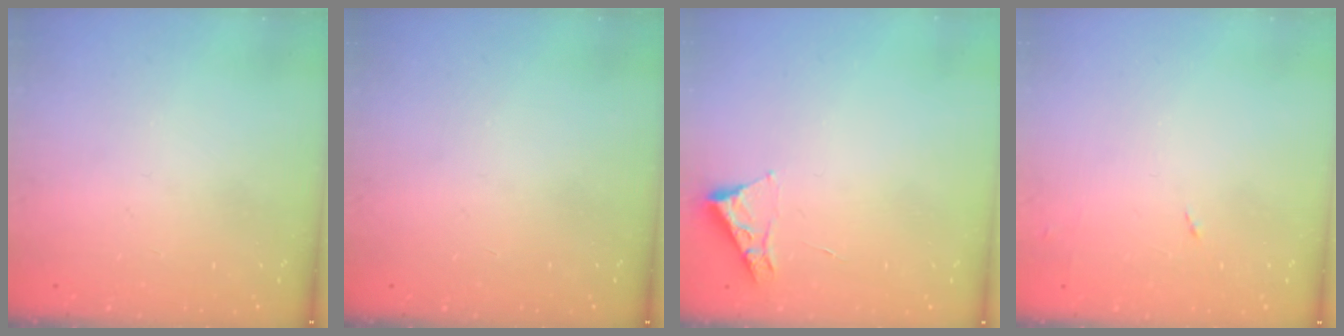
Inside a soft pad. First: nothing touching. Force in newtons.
{"total": 0.0}
{"total": 3.4, "press": 3.3, "slide": 0.5}
{"total": 4.6, "press": 4.6, "slide": 0.6}